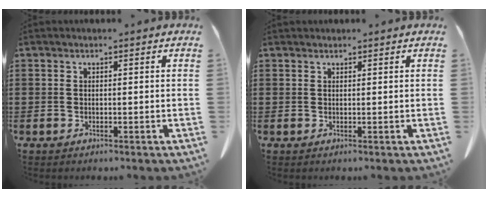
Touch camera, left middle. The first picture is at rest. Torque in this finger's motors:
{"motor_torque": [0.20, 0.11, 0.02, -0.01]}